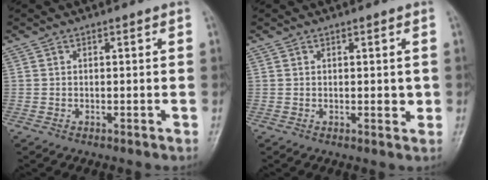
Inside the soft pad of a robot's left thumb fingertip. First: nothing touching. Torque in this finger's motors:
{"motor_torque": [-0.21, 0.07, 0.06, -0.09, 0.00]}